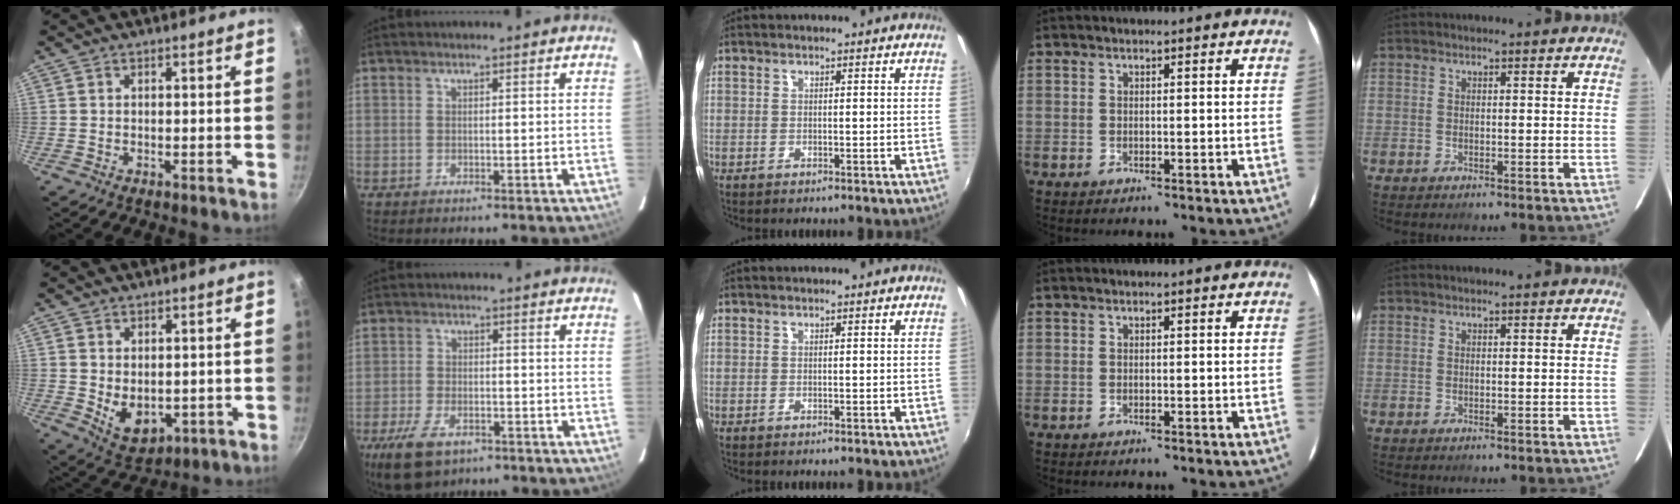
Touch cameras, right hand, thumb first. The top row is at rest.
{"thumb": {"total": 7.1, "force": [0.1, 4.9, 5.1], "torque": [-0.071, -0.018, 0.021]}, "index": {"total": 9.7, "force": [-5.9, 4.9, 5.8], "torque": [-0.145, -0.018, -0.106]}}